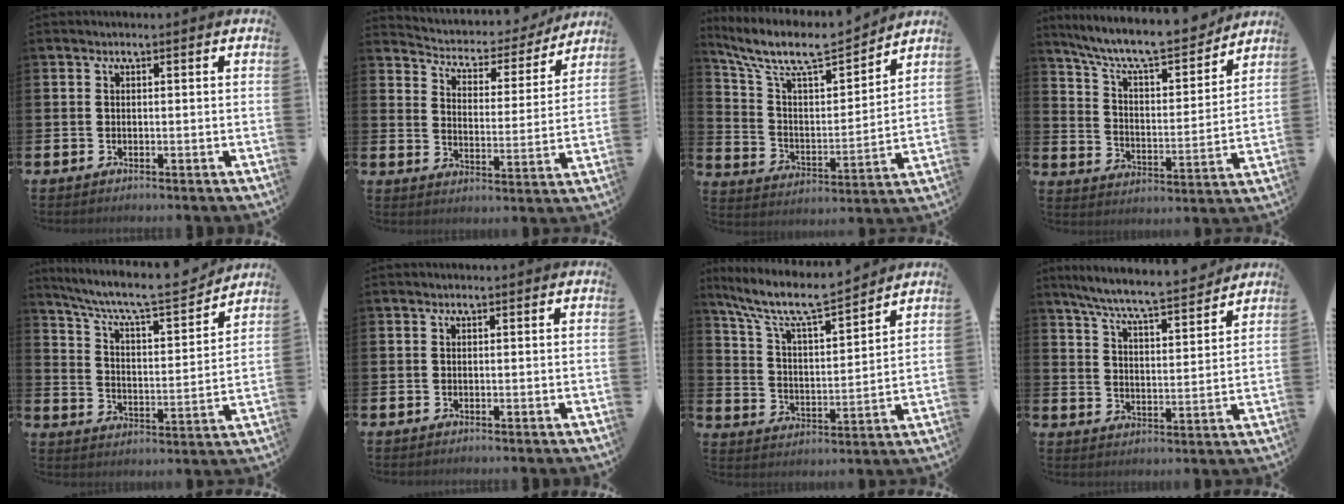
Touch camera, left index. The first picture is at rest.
{"total": 3.8, "force": [3.4, 1.5, 0.4], "torque": [-0.041, -0.035, 0.051]}
{"total": 9.5, "force": [8.3, 2.4, 3.9], "torque": [-0.122, -0.054, 0.143]}
{"total": 4.9, "force": [4.5, 0.4, 2.0], "torque": [-0.051, -0.011, 0.081]}
{"total": 8.2, "force": [7.3, 1.3, 3.5], "torque": [-0.099, -0.054, 0.120]}
{"total": 0.0}
{"total": 8.6, "force": [7.7, 1.3, 3.6], "torque": [-0.109, -0.049, 0.133]}
{"total": 6.8, "force": [6.4, 0.0, 2.4], "torque": [-0.078, -0.046, 0.111]}